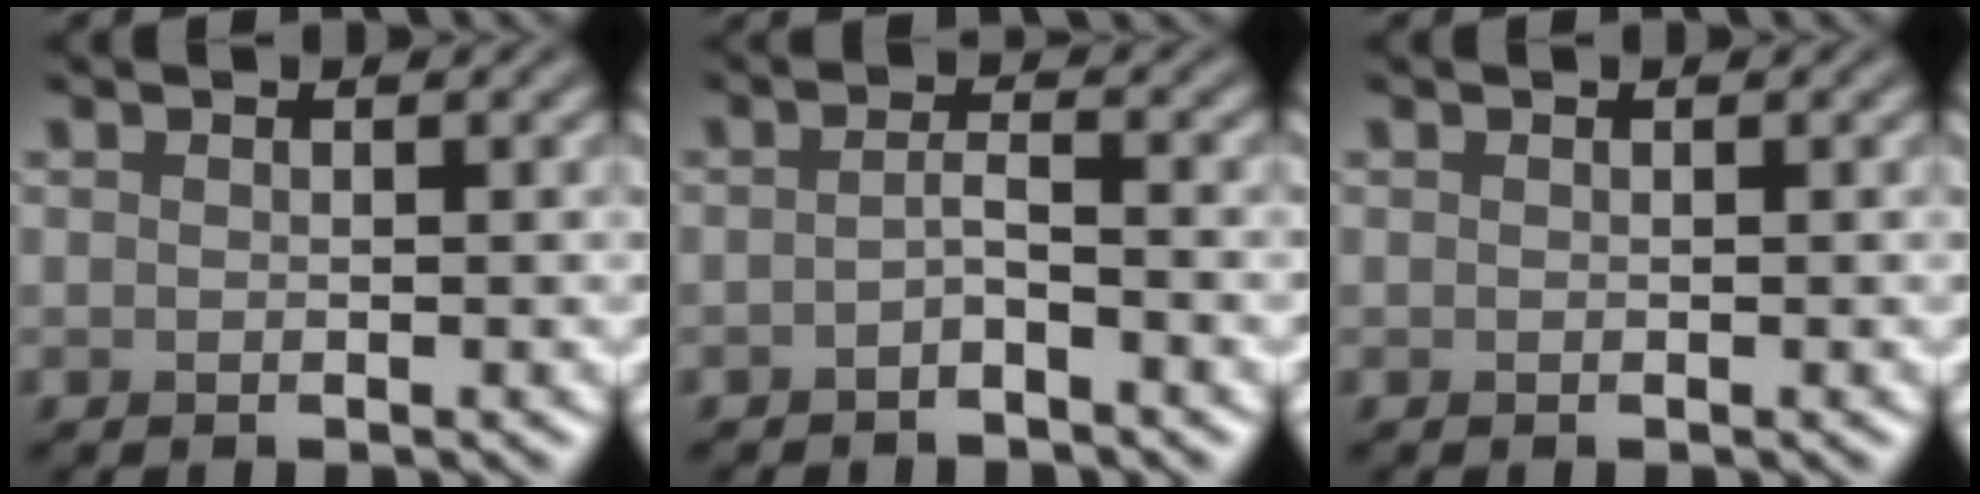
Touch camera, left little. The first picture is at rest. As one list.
[{"total": 1.2, "force": [-1.0, 0.1, 0.7], "torque": [-0.016, 0.003, -0.021]}, {"total": 0.0}]